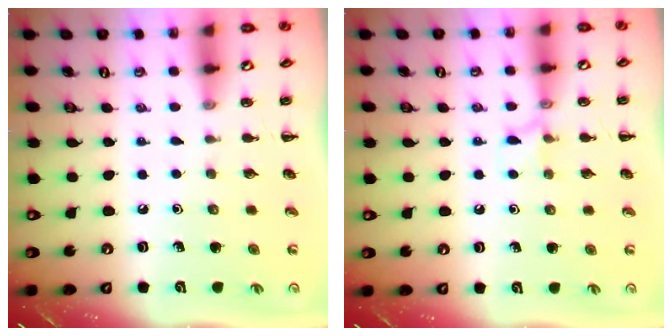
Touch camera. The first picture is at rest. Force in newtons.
{"total": 6.0, "press": 5.9, "slide": 1.1}